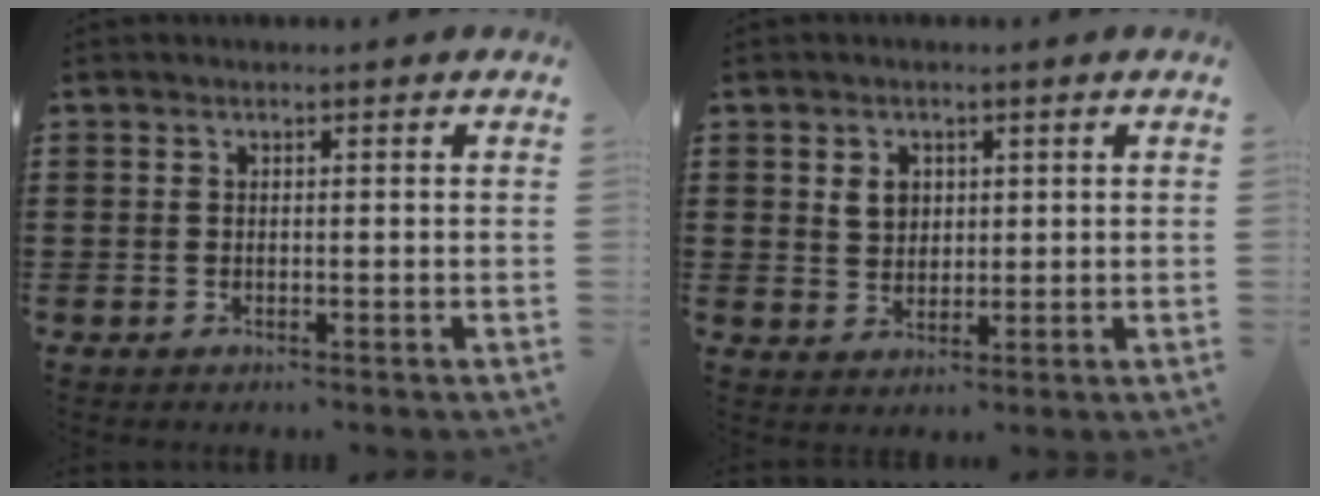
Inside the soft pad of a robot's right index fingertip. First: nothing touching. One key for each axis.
{"total": 3.3, "fx": 1.0, "fy": 2.6, "fz": 1.7, "tx": -0.042, "ty": 0.010, "tz": 0.018}